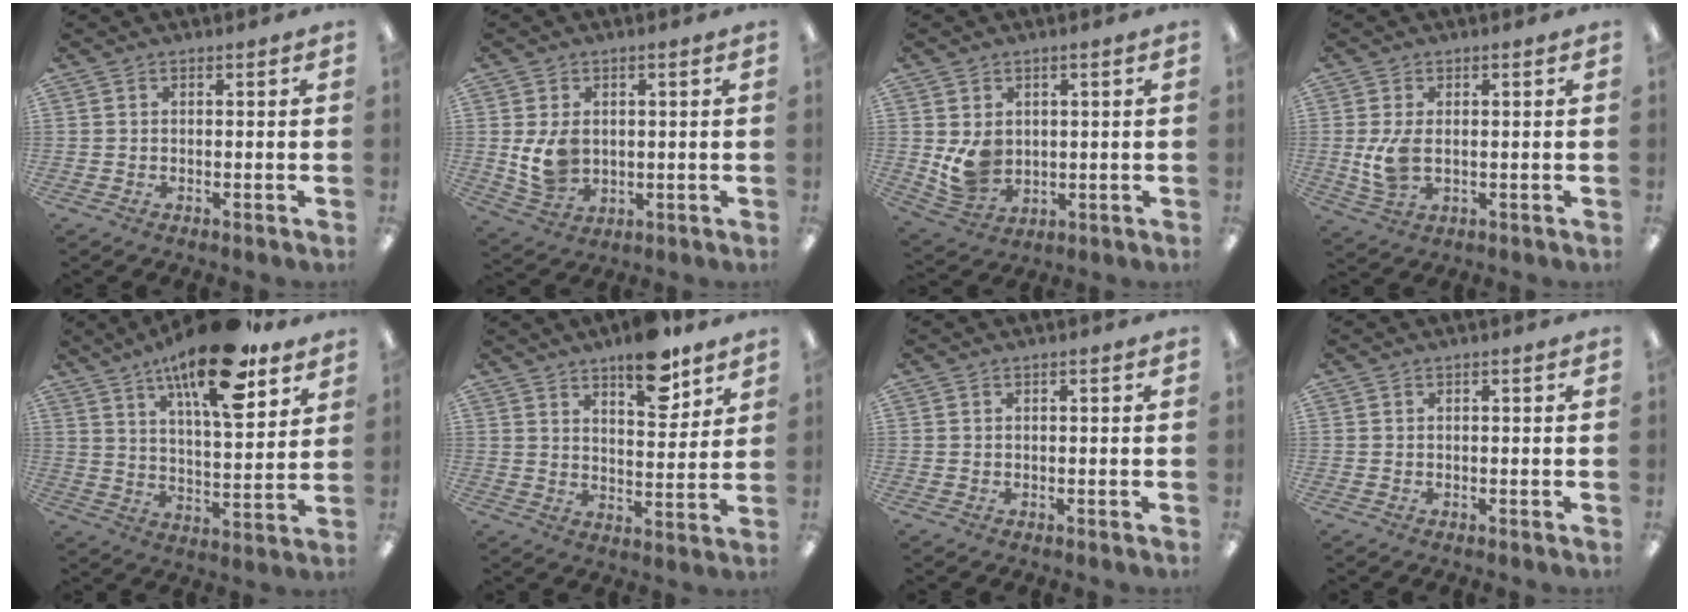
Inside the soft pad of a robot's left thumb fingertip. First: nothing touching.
{"total": 7.4, "force": [0.7, 5.5, 5.0], "torque": [-0.098, -0.001, 0.014]}
{"total": 7.0, "force": [1.1, 5.9, 3.6], "torque": [-0.069, -0.003, 0.022]}
{"total": 7.1, "force": [0.1, 3.9, 6.0], "torque": [-0.126, -0.001, -0.001]}
{"total": 19.6, "force": [12.8, 6.3, 13.4], "torque": [-0.212, -0.067, 0.206]}
{"total": 11.7, "force": [8.5, 4.3, 6.7], "torque": [-0.082, -0.051, 0.143]}
{"total": 0.0}
{"total": 0.0}